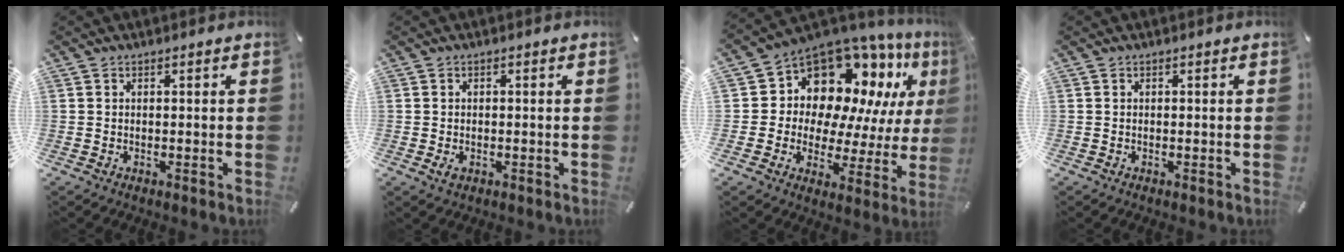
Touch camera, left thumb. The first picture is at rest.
{"total": 1.6, "force": [-0.5, 1.0, 1.1], "torque": [-0.020, 0.001, -0.008]}
{"total": 13.3, "force": [9.0, 8.9, 4.3], "torque": [-0.082, -0.088, 0.162]}
{"total": 0.0}